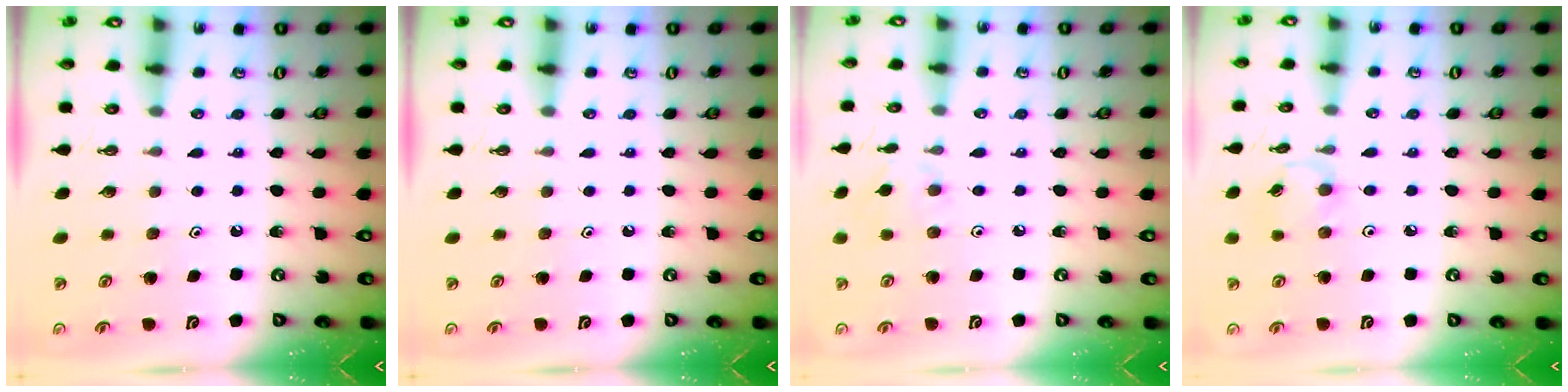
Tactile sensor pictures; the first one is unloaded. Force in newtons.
{"total": 0.0}
{"total": 3.0, "press": 3.0, "slide": 0.1}
{"total": 4.5, "press": 4.5, "slide": 0.3}